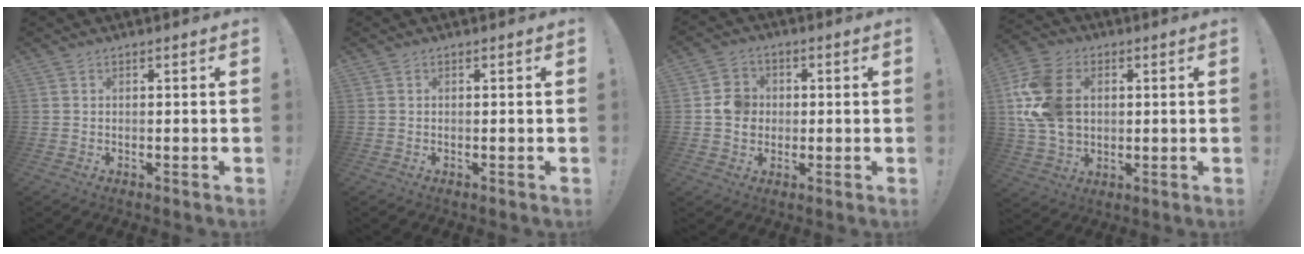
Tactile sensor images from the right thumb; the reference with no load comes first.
{"total": 0.0}
{"total": 7.5, "force": [0.0, 6.9, 2.8], "torque": [-0.045, 0.009, 0.002]}
{"total": 18.0, "force": [3.3, 13.4, 11.5], "torque": [-0.223, -0.007, 0.065]}